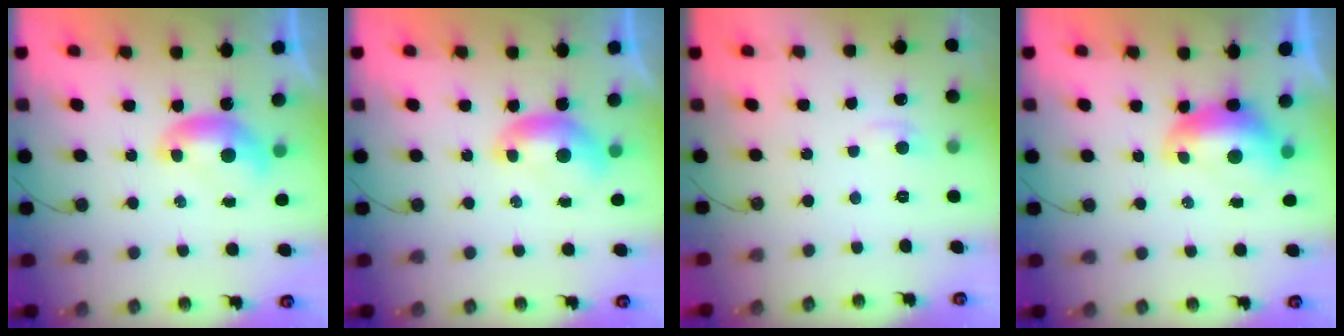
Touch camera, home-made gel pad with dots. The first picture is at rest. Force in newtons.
{"total": 0.0}
{"total": 0.9, "press": 0.3, "slide": 0.8}
{"total": 1.9, "press": 1.8, "slide": 0.6}